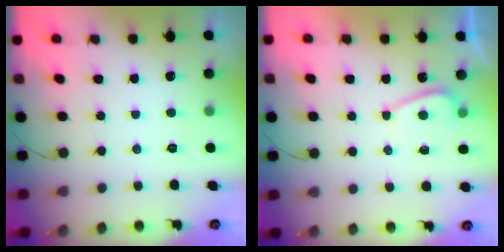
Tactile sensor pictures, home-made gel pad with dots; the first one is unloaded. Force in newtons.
{"total": 3.5, "press": 3.5, "slide": 0.4}